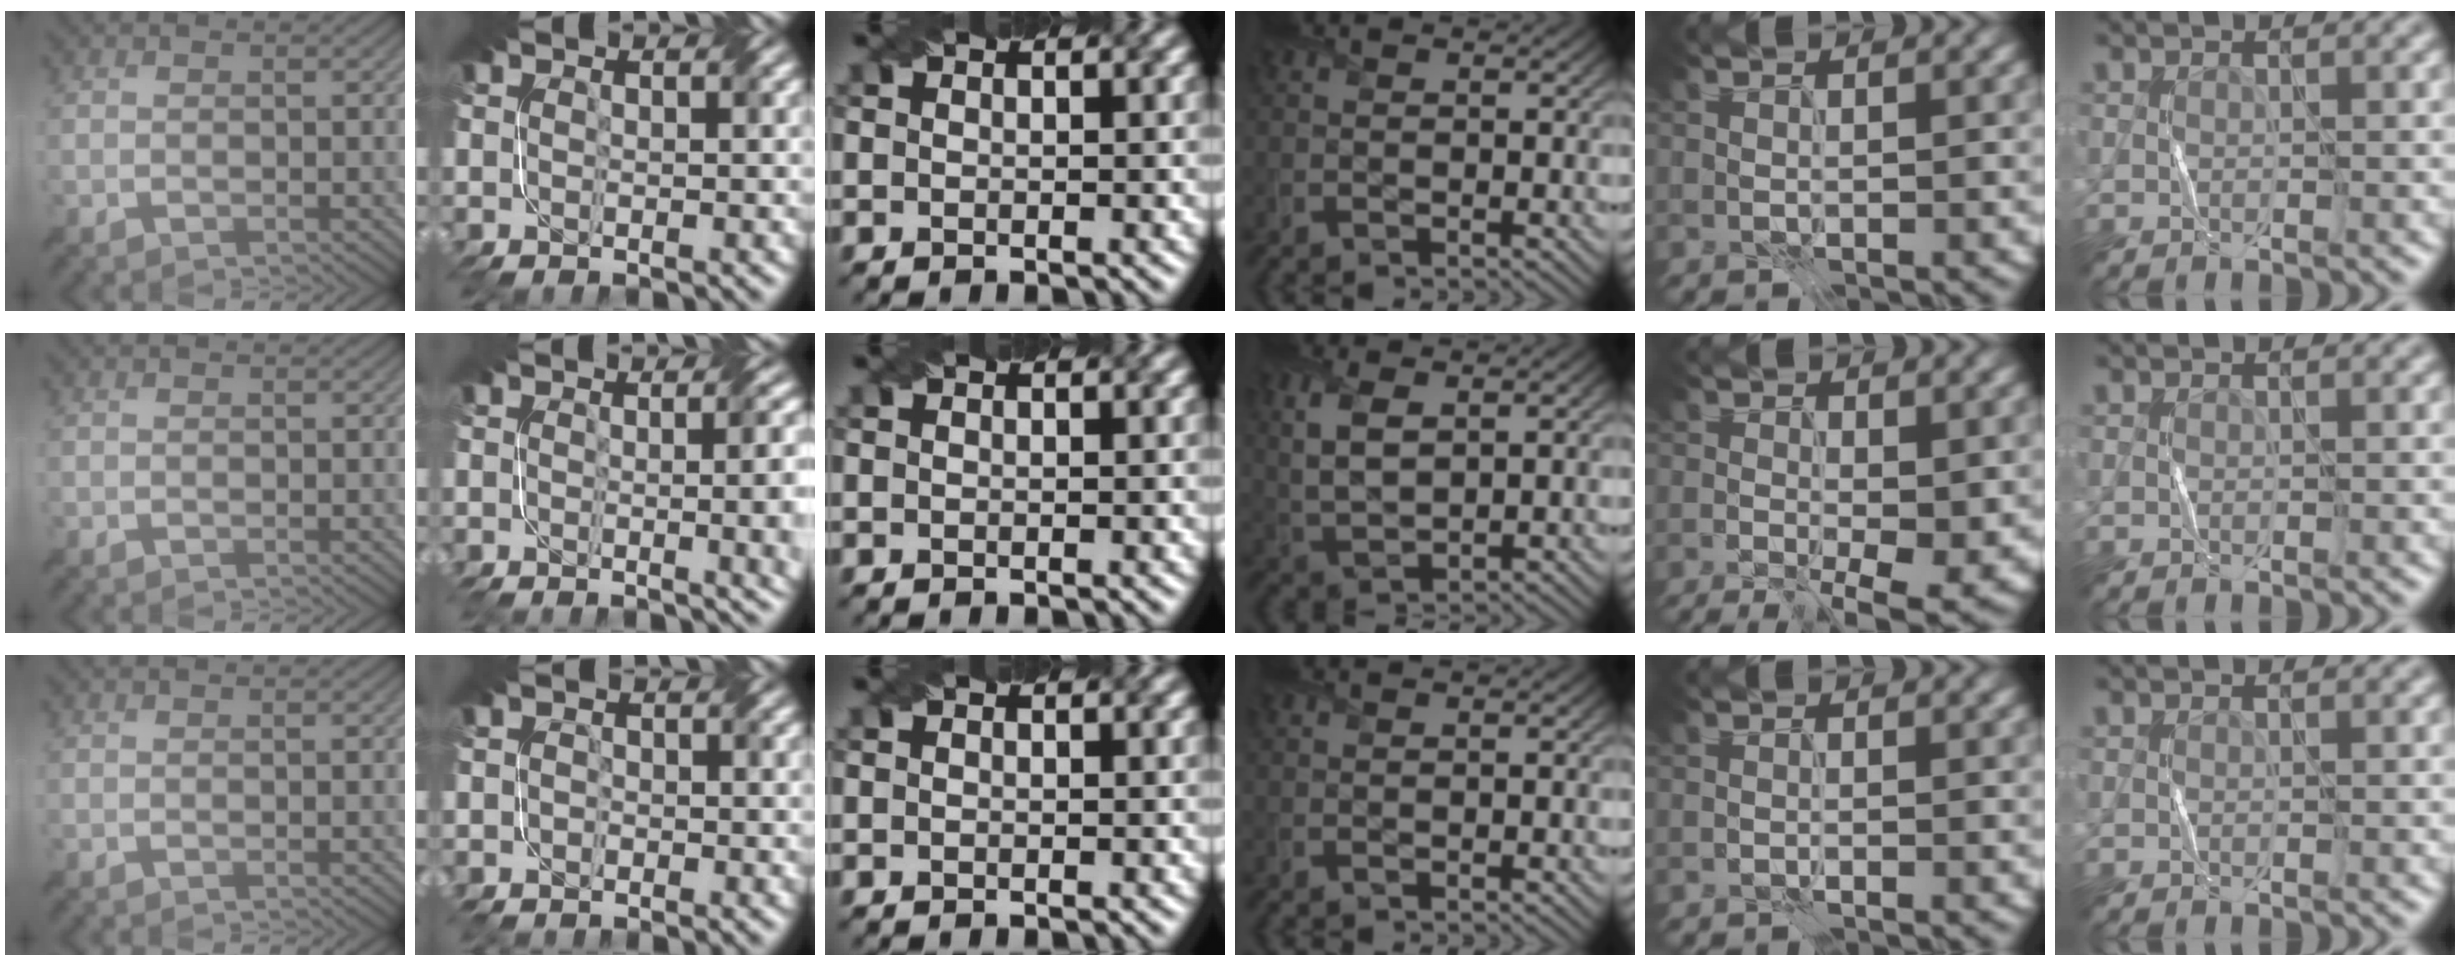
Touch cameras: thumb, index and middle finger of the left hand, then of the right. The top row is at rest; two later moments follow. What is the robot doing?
{"motion": "fold", "object": "bubble wrap"}